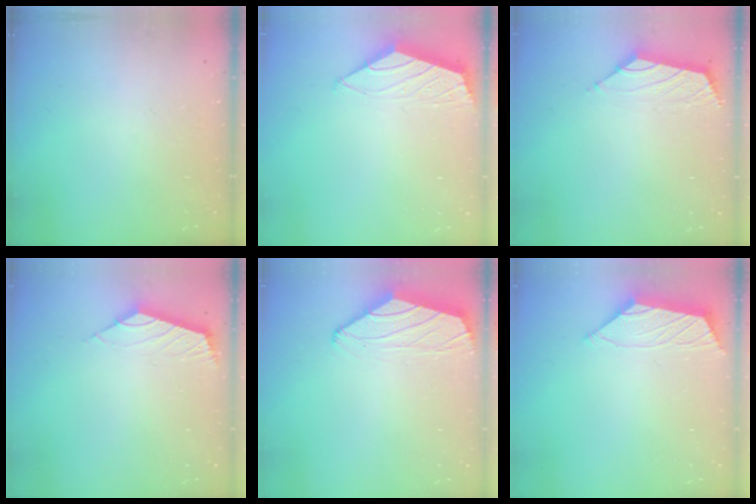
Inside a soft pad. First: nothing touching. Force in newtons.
{"total": 1.6, "press": 1.5, "slide": 0.4}
{"total": 1.6, "press": 1.5, "slide": 0.6}
{"total": 2.4, "press": 2.4, "slide": 0.6}
{"total": 0.8, "press": 0.6, "slide": 0.5}
{"total": 1.2, "press": 1.2, "slide": 0.2}